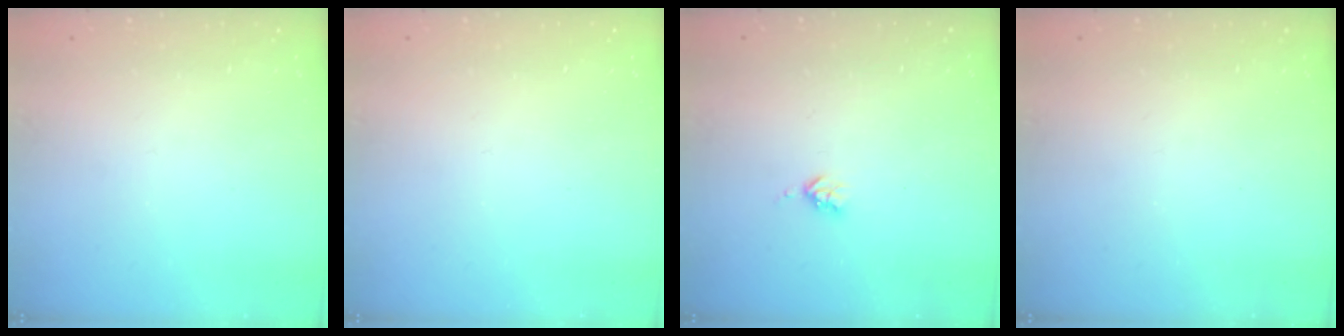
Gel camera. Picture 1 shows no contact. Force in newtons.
{"total": 0.0}
{"total": 2.7, "press": 2.6, "slide": 0.5}
{"total": 0.0}